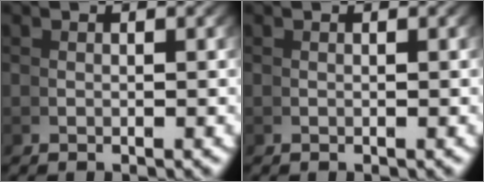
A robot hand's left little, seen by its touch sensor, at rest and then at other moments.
{"total": 0.0}